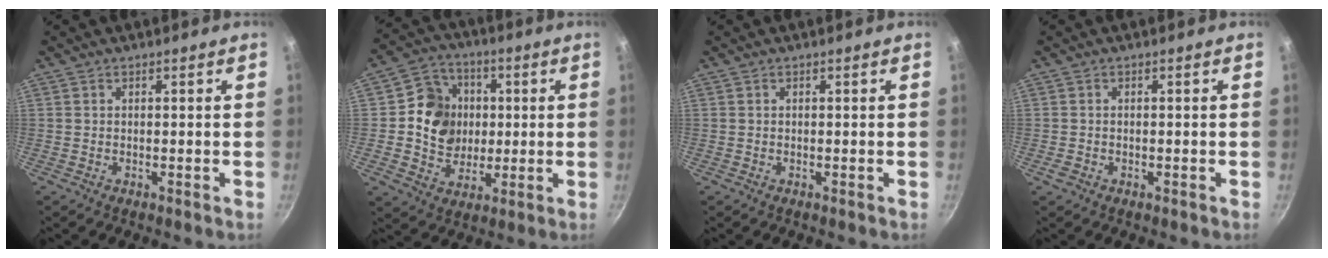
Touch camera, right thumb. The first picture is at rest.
{"total": 12.4, "force": [1.1, 11.2, 5.2], "torque": [-0.046, 0.007, 0.013]}
{"total": 0.0}
{"total": 1.2, "force": [-0.6, 0.9, 0.7], "torque": [-0.014, 0.001, -0.011]}